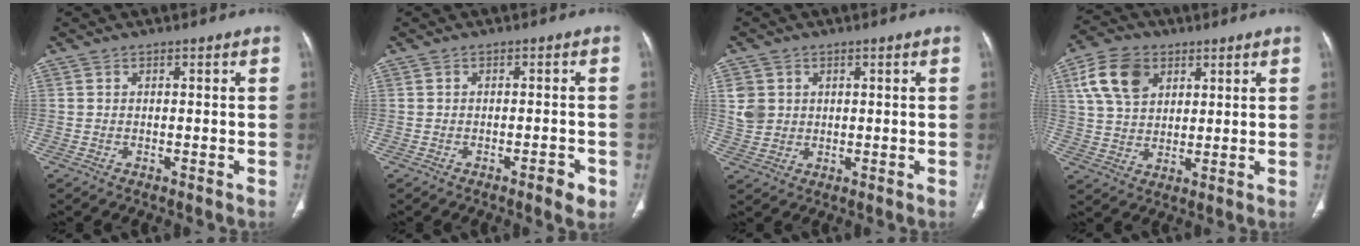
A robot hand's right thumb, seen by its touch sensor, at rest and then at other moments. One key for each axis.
{"total": 2.8, "fx": -1.5, "fy": 0.8, "fz": 2.3, "tx": -0.029, "ty": 0.004, "tz": -0.020}
{"total": 4.8, "fx": 1.3, "fy": 4.2, "fz": 1.9, "tx": -0.021, "ty": -0.004, "tz": 0.031}
{"total": 10.9, "fx": 4.5, "fy": 7.6, "fz": 6.4, "tx": -0.104, "ty": -0.005, "tz": 0.087}